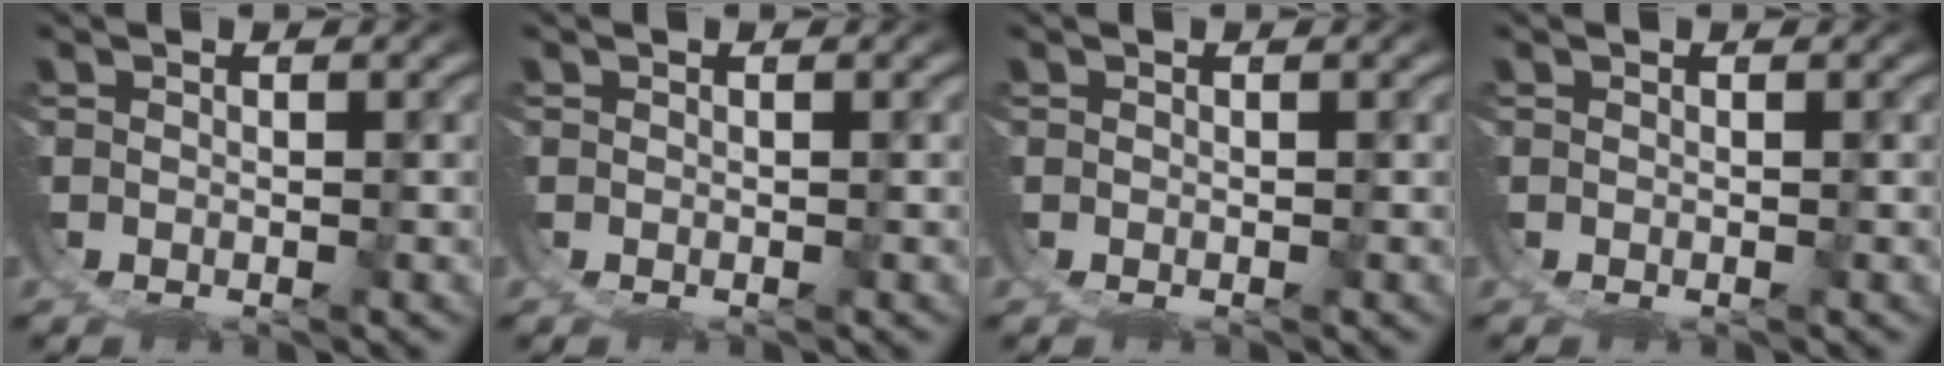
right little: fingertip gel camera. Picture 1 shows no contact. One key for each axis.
{"total": 0.0}
{"total": 0.0}
{"total": 0.0}